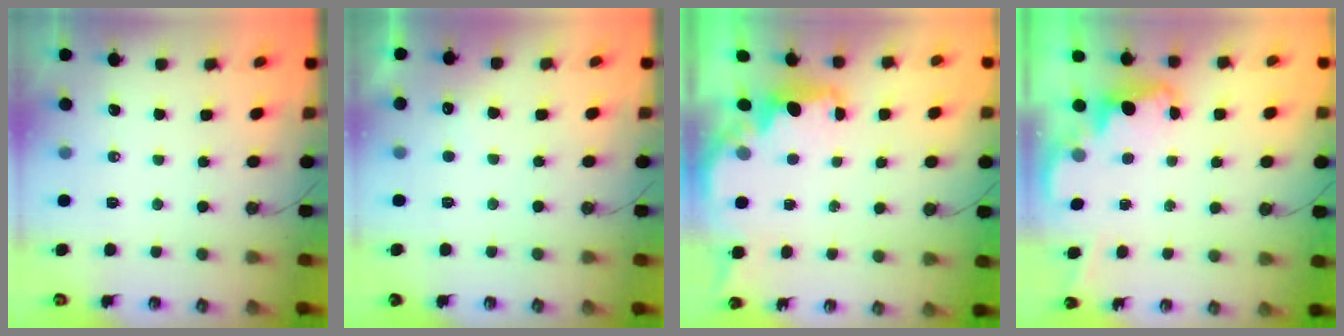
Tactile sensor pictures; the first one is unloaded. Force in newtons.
{"total": 5.1, "press": 4.9, "slide": 1.3}
{"total": 2.1, "press": 2.0, "slide": 0.7}
{"total": 2.2, "press": 2.2, "slide": 0.5}